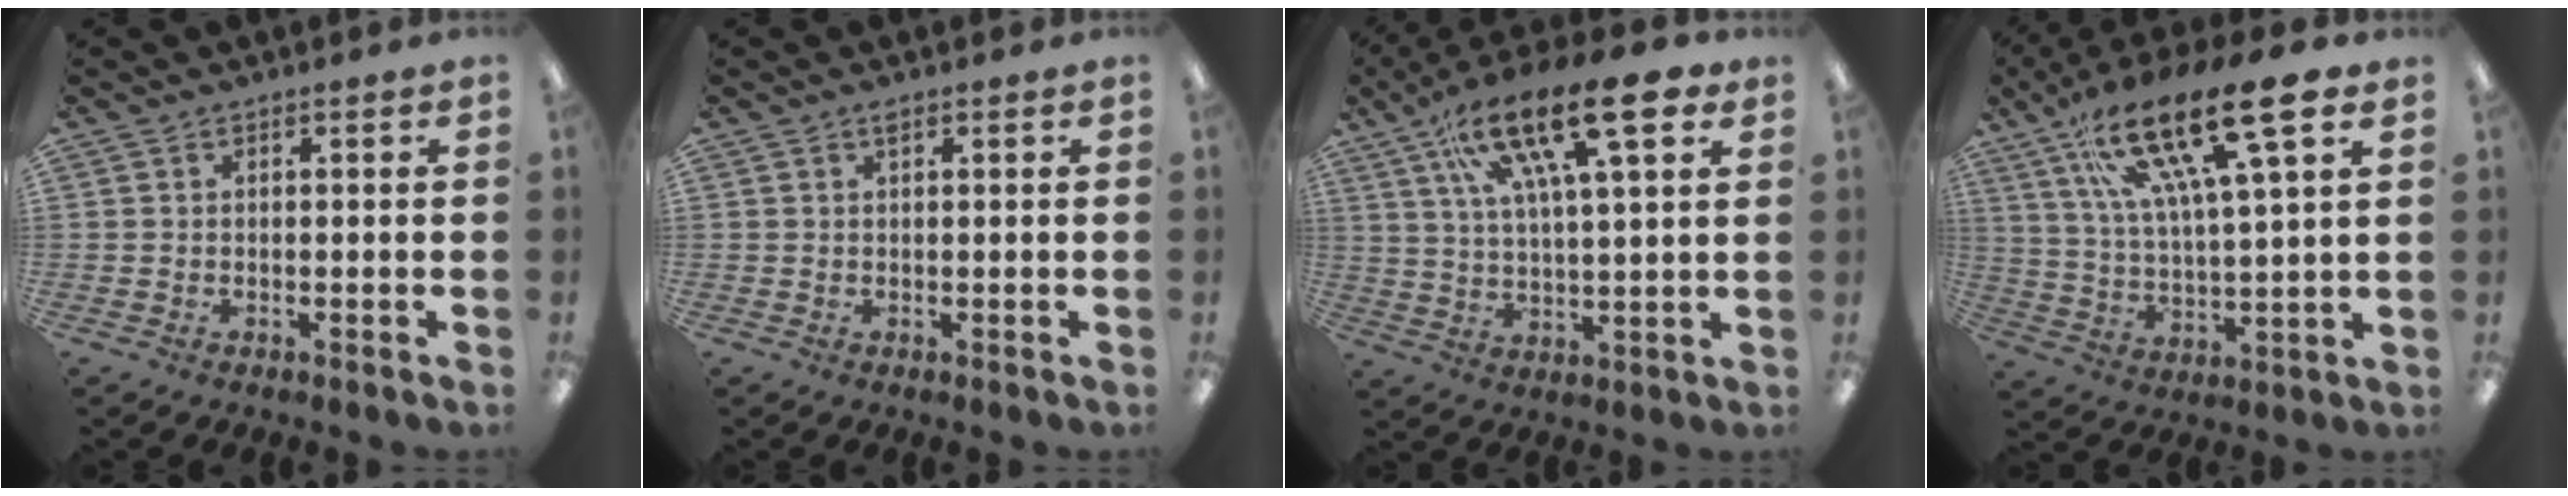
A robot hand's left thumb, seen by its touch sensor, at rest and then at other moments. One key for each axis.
{"total": 0.9, "fx": 0.6, "fy": 0.1, "fz": 0.6, "tx": -0.015, "ty": 0.001, "tz": 0.011}
{"total": 22.1, "fx": 13.7, "fy": 6.4, "fz": 16.2, "tx": -0.266, "ty": -0.068, "tz": 0.220}
{"total": 22.6, "fx": 13.8, "fy": 6.2, "fz": 16.8, "tx": -0.299, "ty": -0.064, "tz": 0.222}